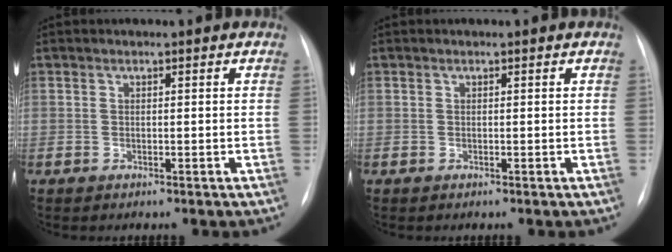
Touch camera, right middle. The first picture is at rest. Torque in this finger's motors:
{"motor_torque": [-0.22, -0.22, 0.00, 0.00]}